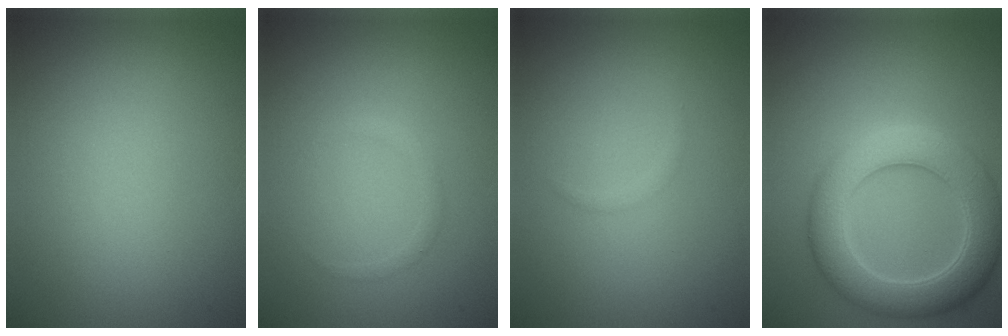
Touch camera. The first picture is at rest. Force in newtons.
{"total": 0.8, "press": 0.8, "slide": 0.0}
{"total": 0.5, "press": 0.5, "slide": 0.1}
{"total": 6.9, "press": 6.9, "slide": 0.5}